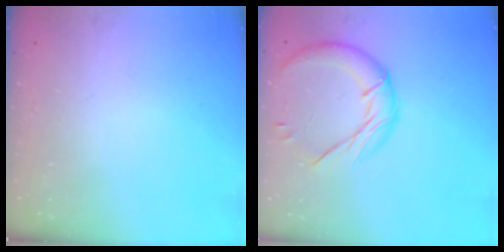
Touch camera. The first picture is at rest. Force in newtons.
{"total": 14.4, "press": 14.4, "slide": 1.1}